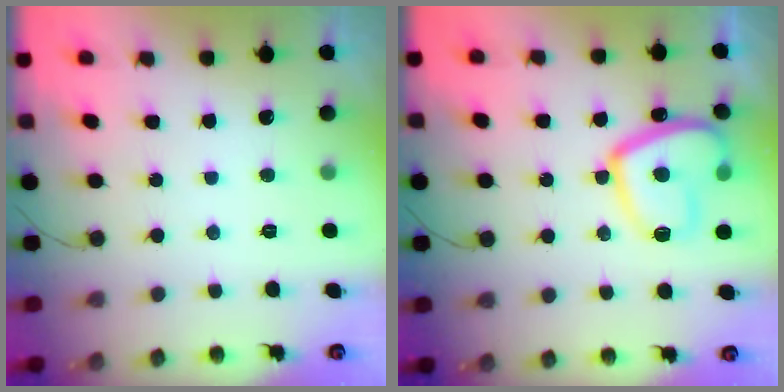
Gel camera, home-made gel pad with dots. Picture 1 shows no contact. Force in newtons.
{"total": 15.1, "press": 15.0, "slide": 1.8}